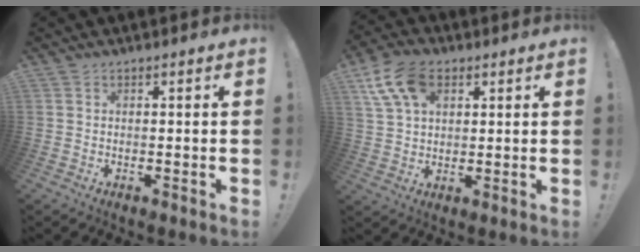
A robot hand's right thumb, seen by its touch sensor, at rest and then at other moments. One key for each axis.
{"total": 13.1, "fx": 5.6, "fy": 8.2, "fz": 8.5, "tx": -0.161, "ty": -0.008, "tz": 0.107}